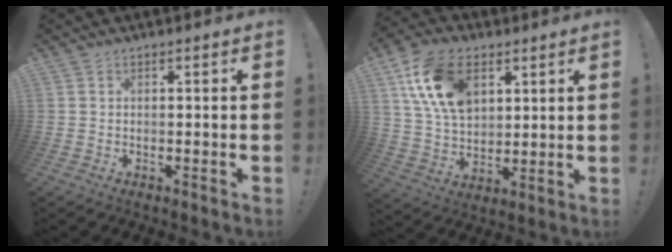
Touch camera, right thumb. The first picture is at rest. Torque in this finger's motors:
{"motor_torque": [-0.08, 0.75, 0.50, 0.59, 0.10]}